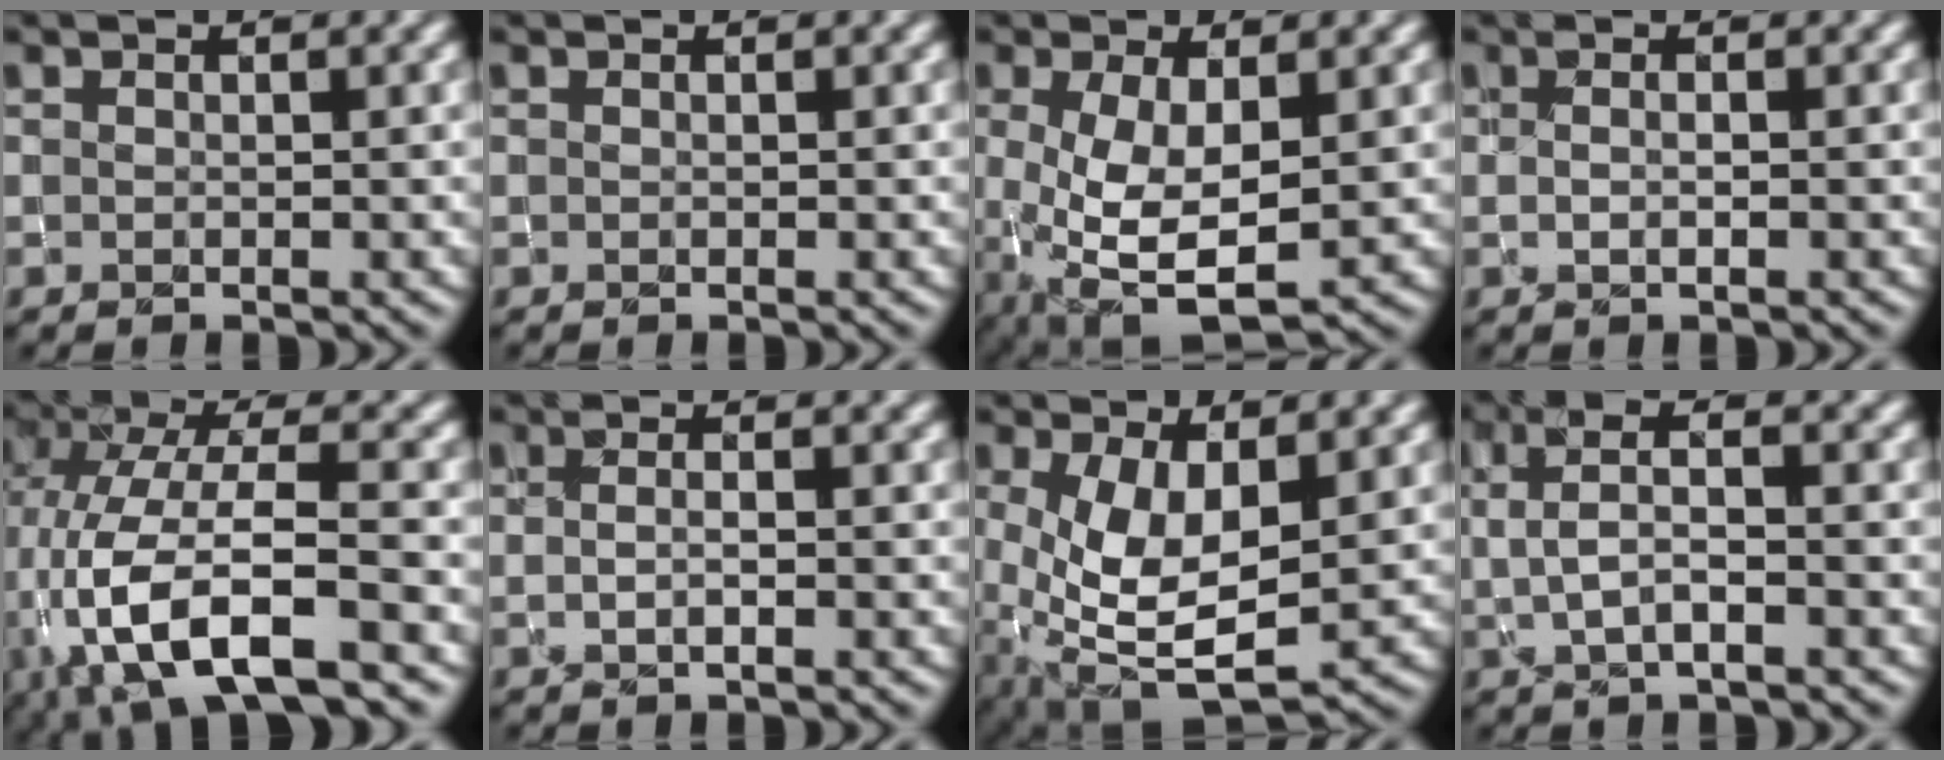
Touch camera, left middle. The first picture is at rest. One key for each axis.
{"total": 0.0}
{"total": 6.4, "fx": -0.4, "fy": 2.8, "fz": 5.8, "tx": -0.129, "ty": -0.009, "tz": 0.001}
{"total": 0.9, "fx": 0.2, "fy": 0.4, "fz": 0.8, "tx": -0.008, "ty": -0.004, "tz": 0.004}
{"total": 11.0, "fx": -3.7, "fy": 4.2, "fz": 9.5, "tx": -0.181, "ty": 0.001, "tz": -0.070}
{"total": 1.9, "fx": 0.2, "fy": 0.8, "fz": 1.7, "tx": -0.008, "ty": 0.001, "tz": -0.006}
{"total": 7.5, "fx": -0.3, "fy": 3.5, "fz": 6.6, "tx": -0.145, "ty": -0.008, "tz": 0.000}
{"total": 3.3, "fx": 0.4, "fy": 1.0, "fz": 3.1, "tx": -0.062, "ty": 0.016, "tz": 0.006}